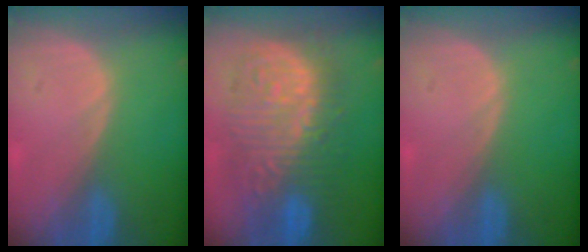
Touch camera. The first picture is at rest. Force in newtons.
{"total": 13.4, "press": 13.3, "slide": 1.2}
{"total": 0.0}